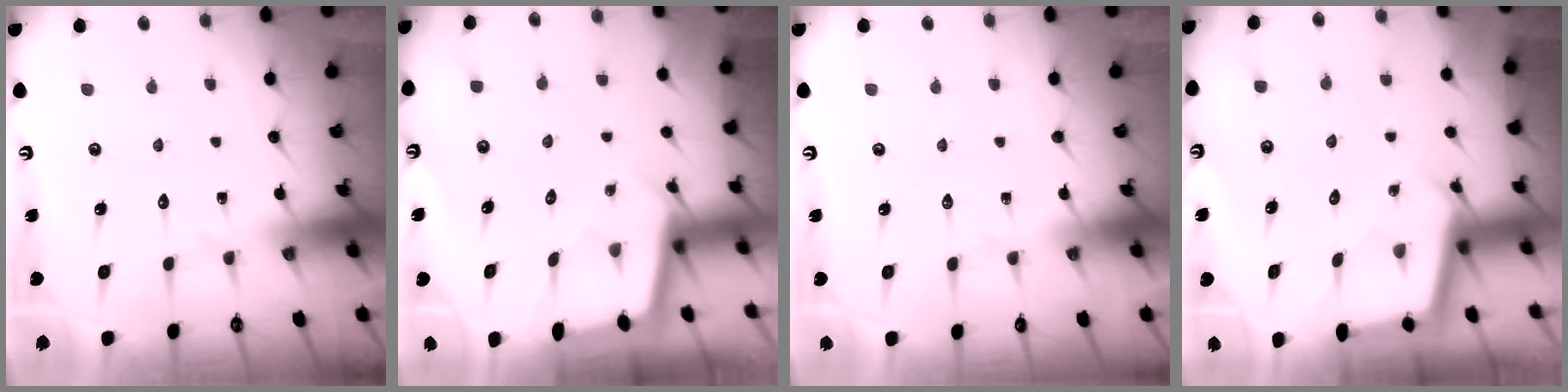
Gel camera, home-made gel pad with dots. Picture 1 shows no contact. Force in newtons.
{"total": 1.8, "press": 1.8, "slide": 0.2}
{"total": 0.0}
{"total": 2.4, "press": 2.4, "slide": 0.2}